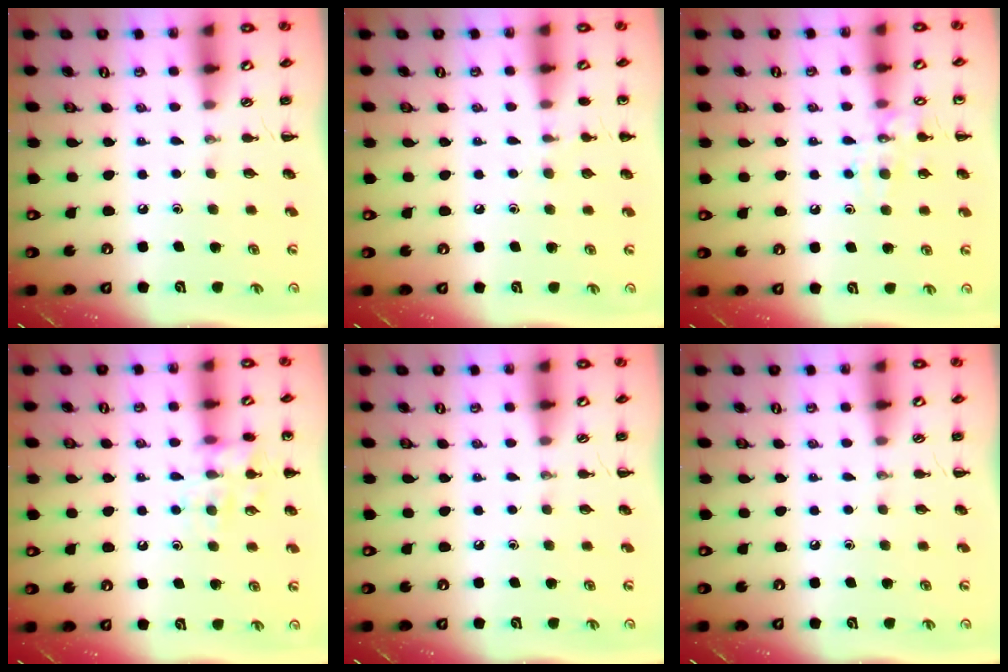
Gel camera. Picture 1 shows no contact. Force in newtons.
{"total": 5.2, "press": 4.9, "slide": 1.6}
{"total": 9.7, "press": 9.7, "slide": 0.7}
{"total": 12.7, "press": 12.6, "slide": 1.4}
{"total": 0.0}
{"total": 0.0}